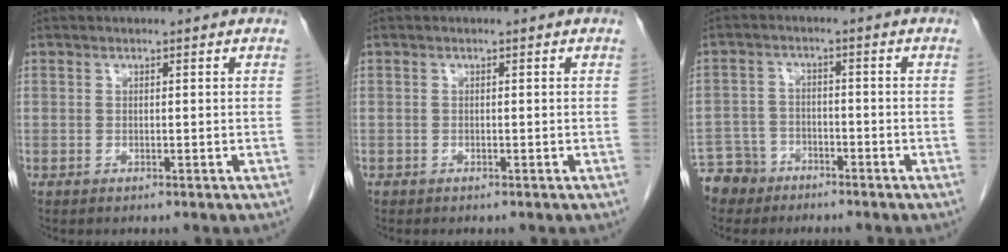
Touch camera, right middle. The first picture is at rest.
{"total": 0.0}
{"total": 5.9, "force": [-4.6, 3.7, -0.2], "torque": [0.005, -0.001, -0.088]}